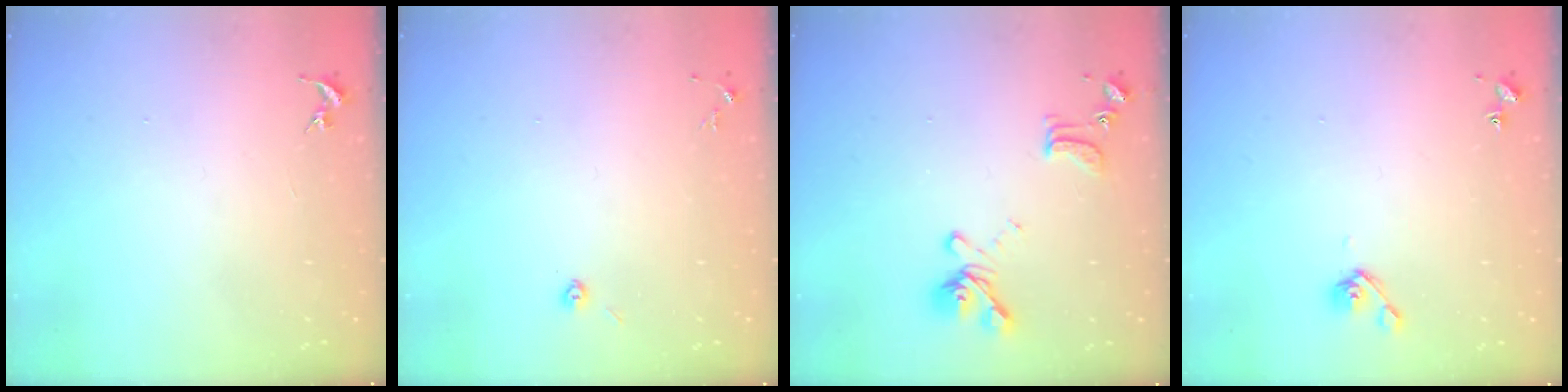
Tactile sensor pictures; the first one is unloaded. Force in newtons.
{"total": 2.9, "press": 2.8, "slide": 1.0}
{"total": 13.5, "press": 13.4, "slide": 1.4}
{"total": 4.8, "press": 4.8, "slide": 0.8}